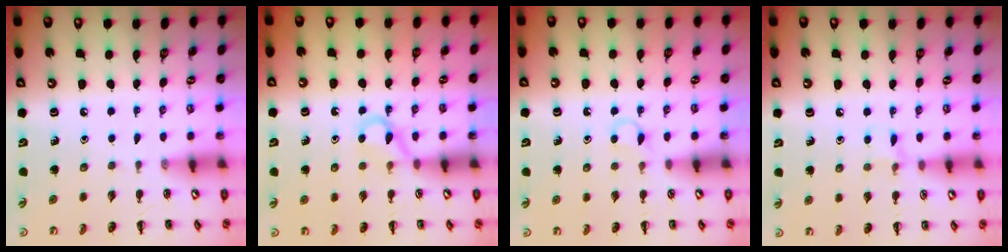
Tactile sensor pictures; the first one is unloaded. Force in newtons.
{"total": 4.4, "press": 4.2, "slide": 1.3}
{"total": 3.1, "press": 2.9, "slide": 1.0}
{"total": 5.8, "press": 5.6, "slide": 1.8}